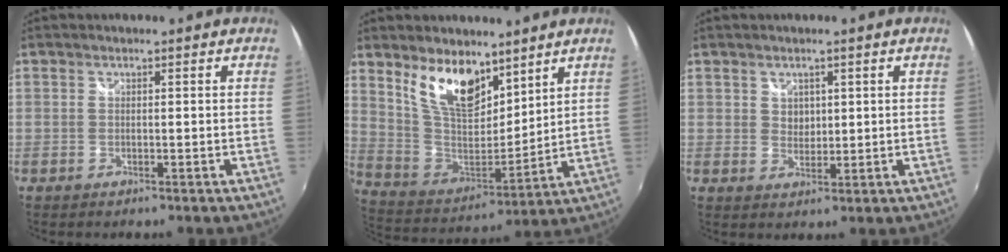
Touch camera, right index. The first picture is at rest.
{"total": 14.1, "force": [8.9, 6.7, 8.7], "torque": [-0.168, -0.001, 0.178]}
{"total": 2.4, "force": [1.0, 2.0, 0.7], "torque": [-0.005, 0.002, 0.018]}